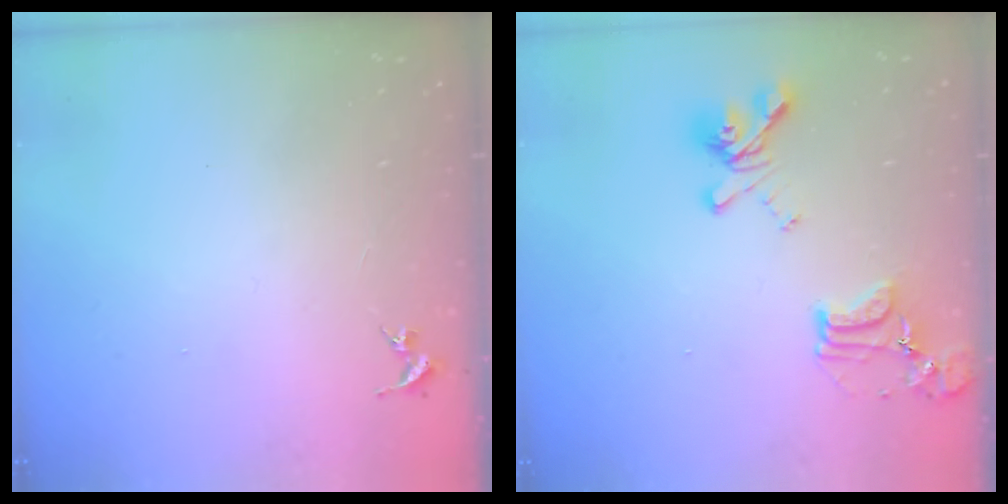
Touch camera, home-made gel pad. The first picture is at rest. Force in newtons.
{"total": 16.9, "press": 16.8, "slide": 1.2}